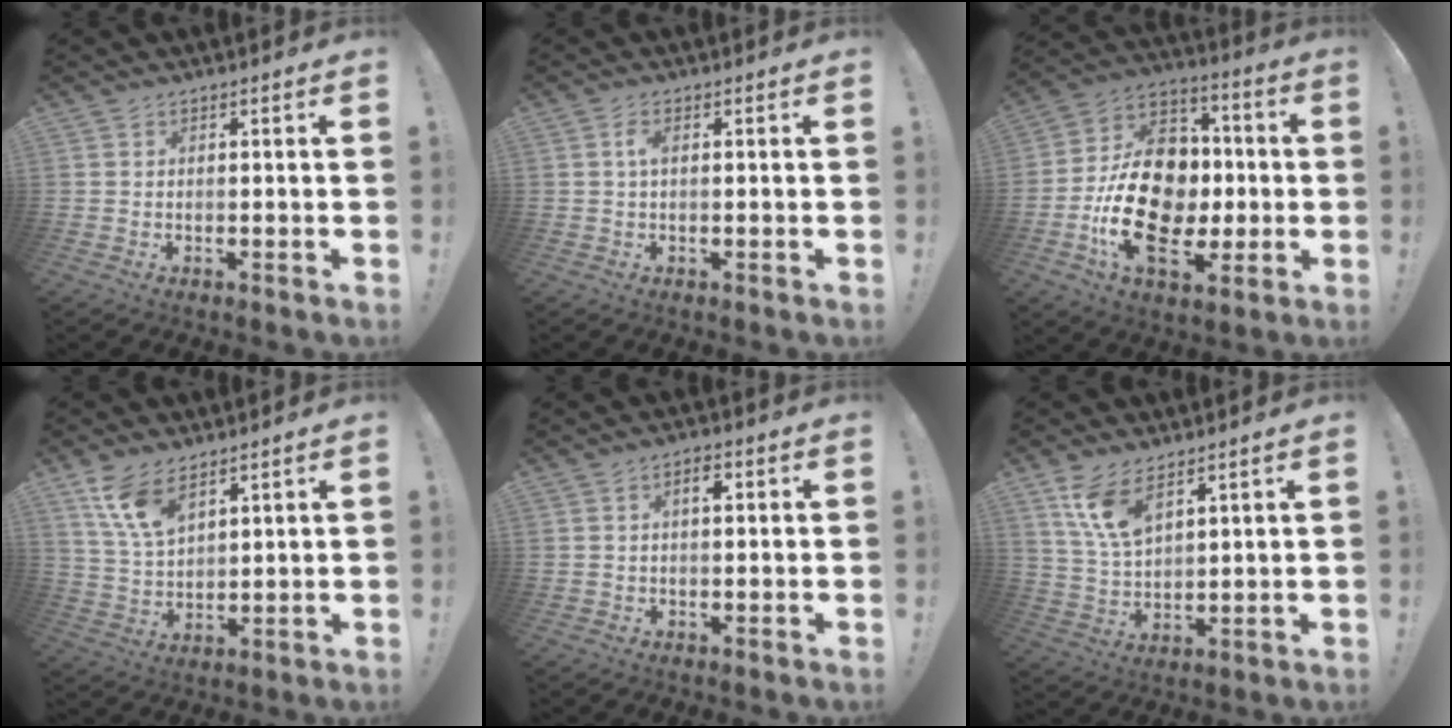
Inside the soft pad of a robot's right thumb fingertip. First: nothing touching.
{"total": 2.3, "force": [0.3, 1.0, 2.1], "torque": [-0.041, 0.006, 0.004]}
{"total": 23.5, "force": [-4.4, 16.7, 15.9], "torque": [-0.290, 0.036, -0.051]}
{"total": 10.6, "force": [7.1, 4.9, 6.2], "torque": [-0.121, -0.031, 0.138]}
{"total": 3.0, "force": [0.8, 1.9, 2.2], "torque": [-0.023, 0.001, 0.008]}
{"total": 10.5, "force": [7.0, 4.4, 6.5], "torque": [-0.132, -0.033, 0.132]}